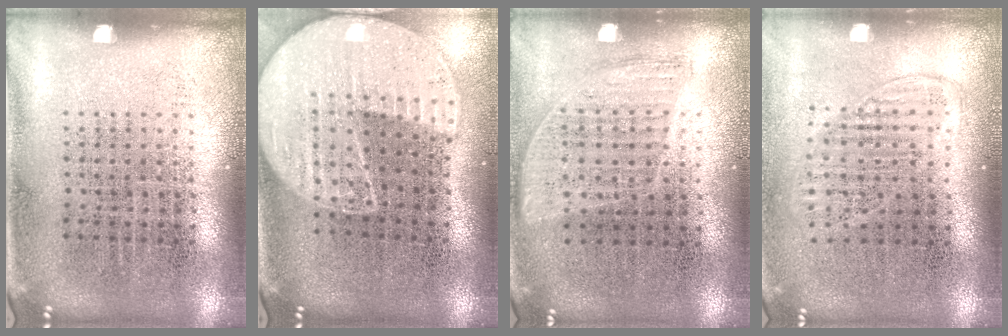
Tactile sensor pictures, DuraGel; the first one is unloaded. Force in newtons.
{"total": 2.0, "press": 1.8, "slide": 0.8}
{"total": 0.9, "press": 0.8, "slide": 0.5}
{"total": 1.3, "press": 1.2, "slide": 0.6}